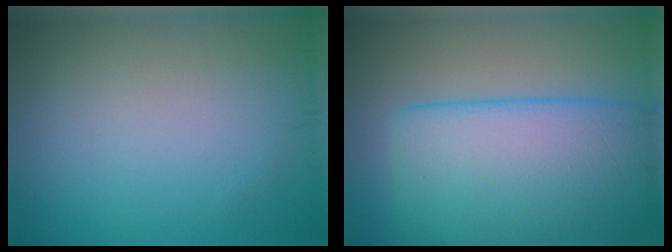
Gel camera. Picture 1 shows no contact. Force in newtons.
{"total": 11.0, "press": 11.0, "slide": 0.6}